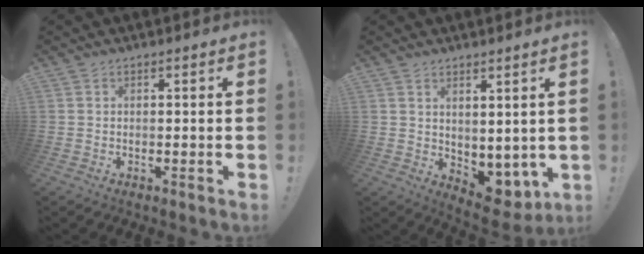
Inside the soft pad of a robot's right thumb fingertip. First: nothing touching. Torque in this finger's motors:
{"motor_torque": [-0.22, 0.51, 0.15, 0.38, -0.03]}